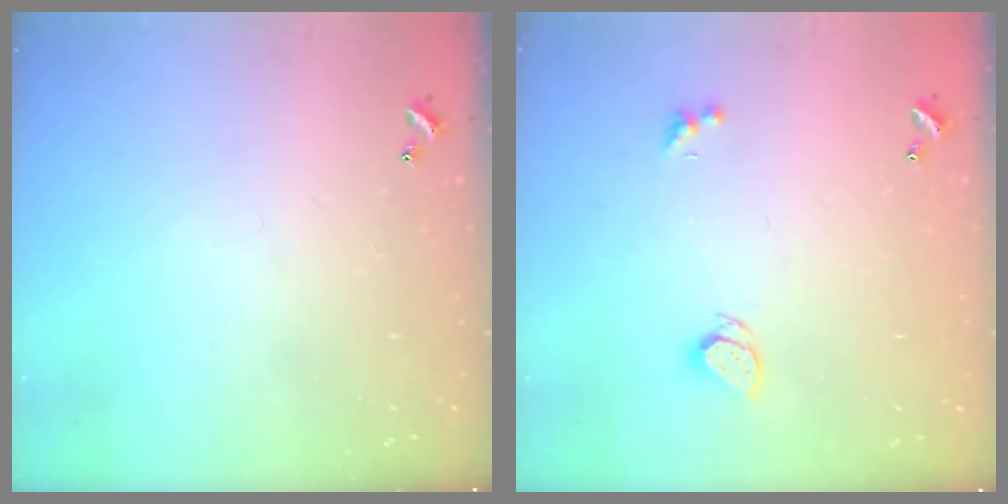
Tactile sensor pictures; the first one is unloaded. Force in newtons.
{"total": 2.4, "press": 2.3, "slide": 0.6}